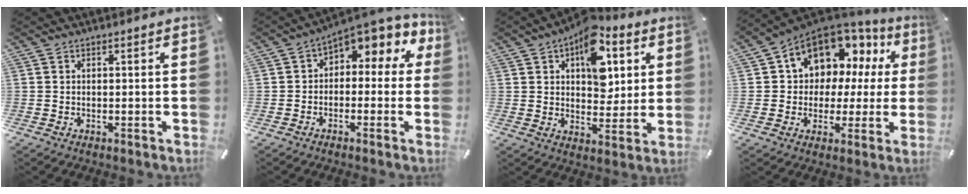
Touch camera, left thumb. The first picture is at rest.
{"total": 4.3, "force": [1.8, 3.0, 2.5], "torque": [-0.051, -0.017, 0.031]}
{"total": 13.7, "force": [5.9, 8.6, 8.9], "torque": [-0.113, -0.027, 0.100]}
{"total": 11.4, "force": [6.4, 8.6, 3.9], "torque": [-0.072, -0.053, 0.121]}